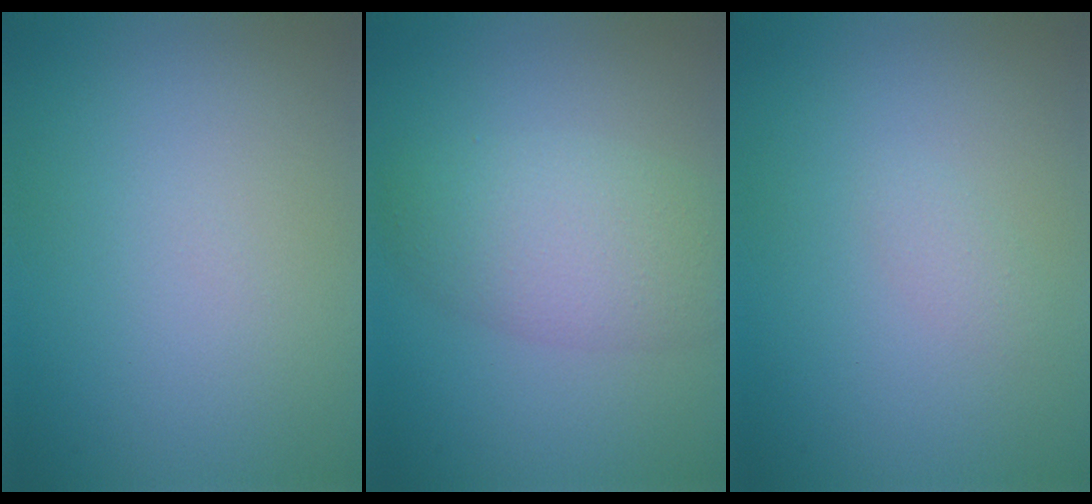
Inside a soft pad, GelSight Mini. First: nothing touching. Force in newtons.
{"total": 4.6, "press": 4.6, "slide": 0.2}
{"total": 0.8, "press": 0.8, "slide": 0.0}